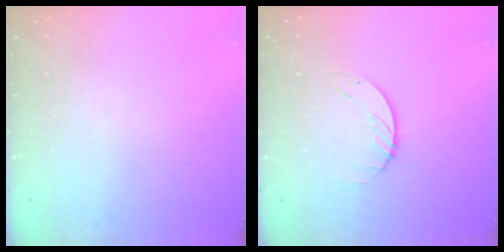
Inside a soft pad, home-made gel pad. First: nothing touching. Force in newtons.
{"total": 1.9, "press": 1.9, "slide": 0.2}